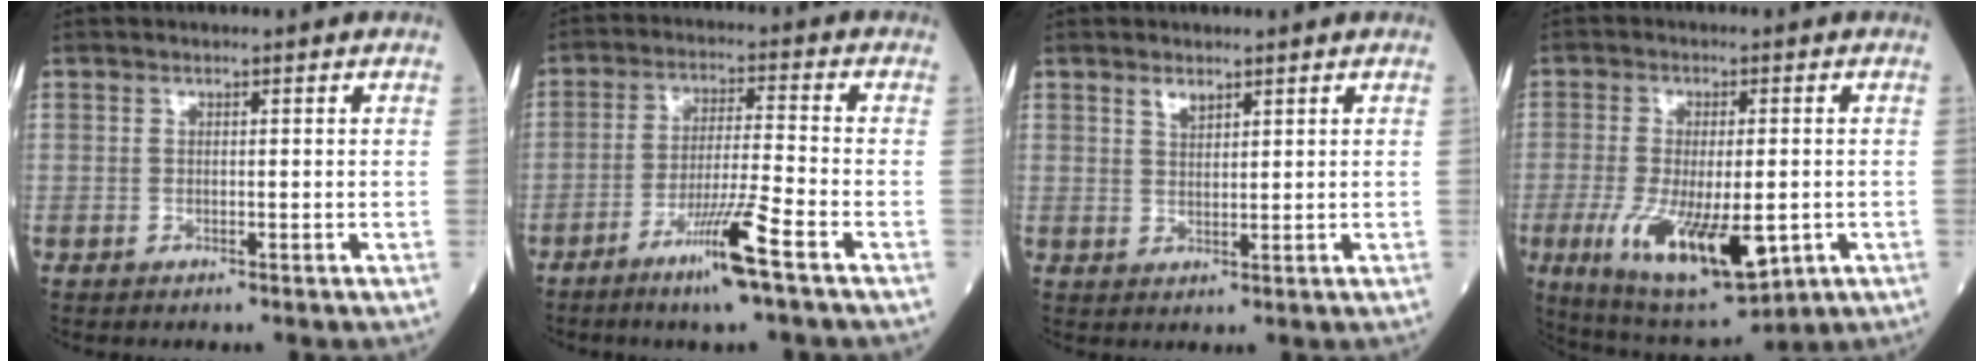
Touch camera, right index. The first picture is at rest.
{"total": 8.9, "force": [-5.2, -0.8, 7.2], "torque": [-0.130, -0.016, -0.097]}
{"total": 1.9, "force": [1.5, 0.8, 1.0], "torque": [-0.019, -0.001, 0.029]}
{"total": 15.7, "force": [-4.8, 5.2, 14.0], "torque": [-0.249, -0.033, -0.062]}